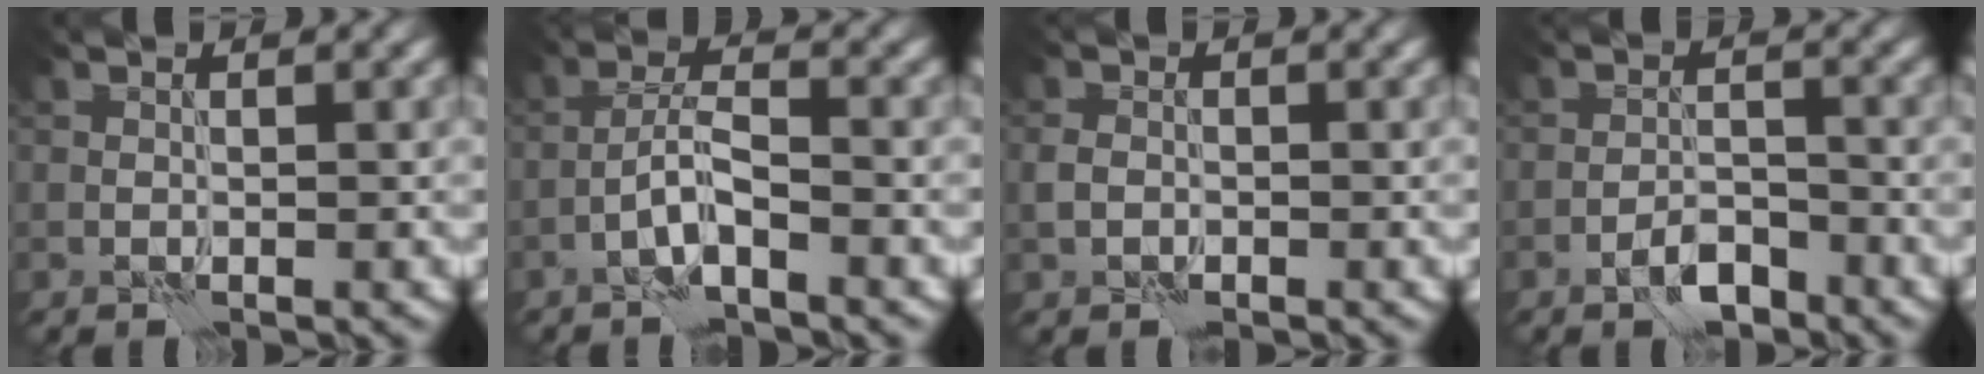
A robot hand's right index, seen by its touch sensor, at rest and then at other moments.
{"total": 2.8, "force": [-1.6, 0.4, 2.3], "torque": [-0.047, 0.013, -0.038]}
{"total": 1.3, "force": [-0.4, 1.0, 0.7], "torque": [-0.014, 0.001, -0.012]}
{"total": 2.8, "force": [-2.0, 1.0, 1.6], "torque": [-0.023, 0.009, -0.039]}